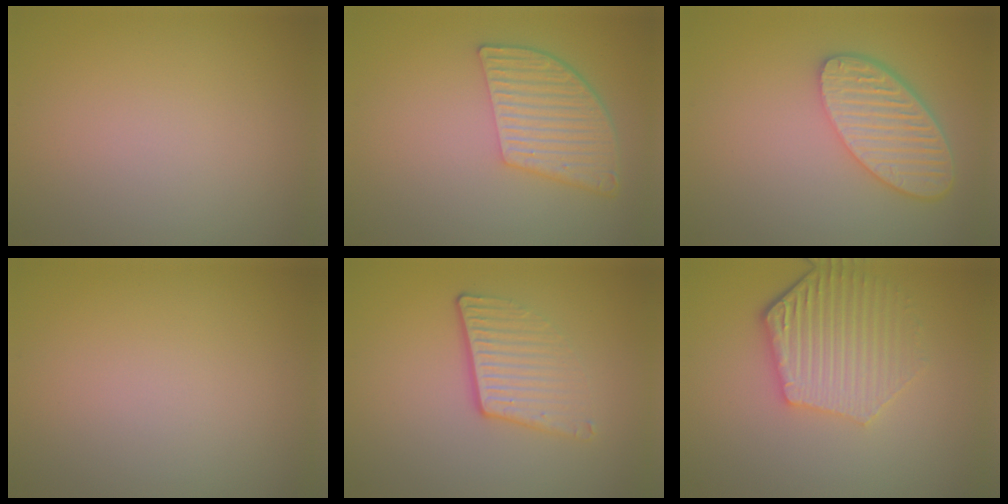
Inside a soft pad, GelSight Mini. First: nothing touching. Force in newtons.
{"total": 5.6, "press": 4.1, "slide": 3.8}
{"total": 5.6, "press": 4.6, "slide": 3.1}
{"total": 0.0}
{"total": 4.0, "press": 2.7, "slide": 3.0}
{"total": 5.3, "press": 4.2, "slide": 3.2}